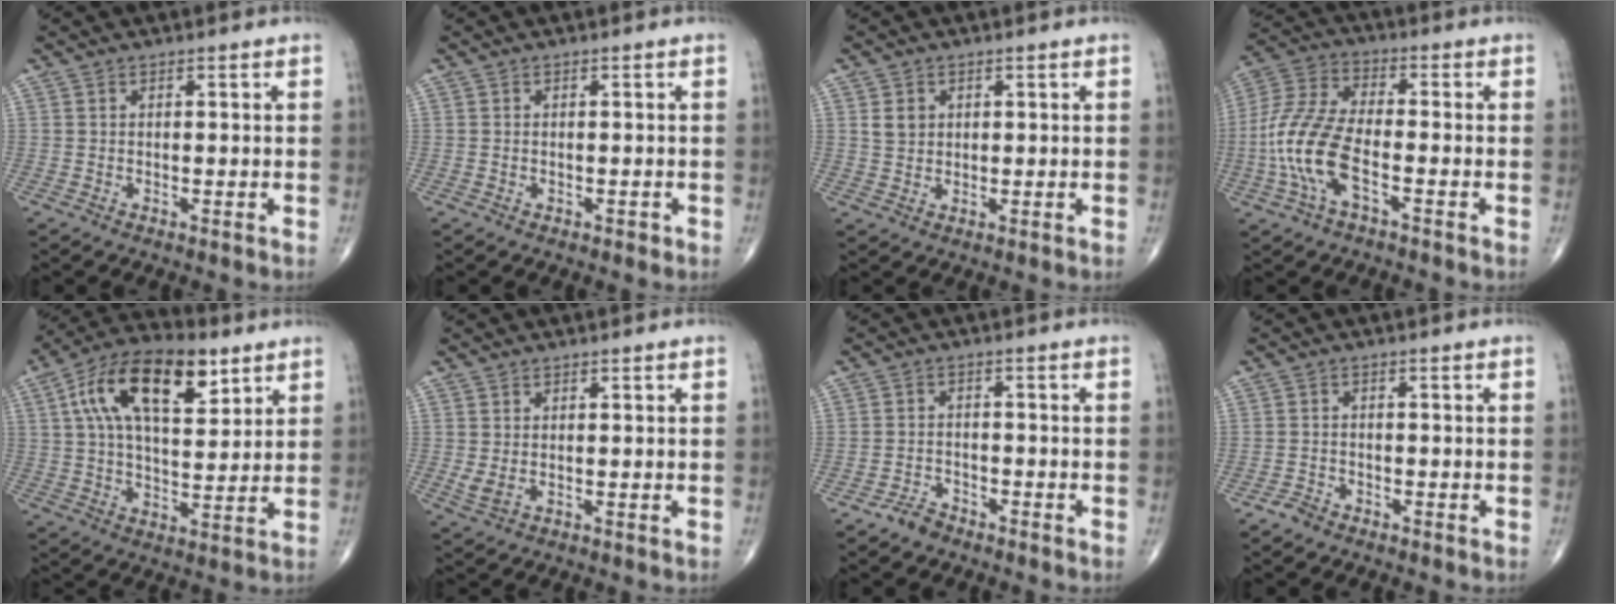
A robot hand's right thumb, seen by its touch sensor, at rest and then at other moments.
{"total": 0.7, "force": [-0.4, 0.5, 0.4], "torque": [-0.005, 0.003, -0.003]}
{"total": 2.9, "force": [0.9, 2.4, 1.4], "torque": [-0.014, -0.004, 0.020]}
{"total": 13.2, "force": [-3.9, 5.8, 11.3], "torque": [-0.255, 0.028, -0.079]}
{"total": 18.9, "force": [7.8, 9.2, 14.6], "torque": [-0.236, -0.005, 0.130]}
{"total": 2.2, "force": [0.3, 1.3, 1.8], "torque": [-0.039, -0.004, 0.014]}
{"total": 3.8, "force": [-2.9, 2.1, 1.3], "torque": [-0.020, 0.016, -0.050]}
{"total": 1.7, "force": [-1.4, 0.9, 0.3], "torque": [-0.011, 0.003, -0.028]}